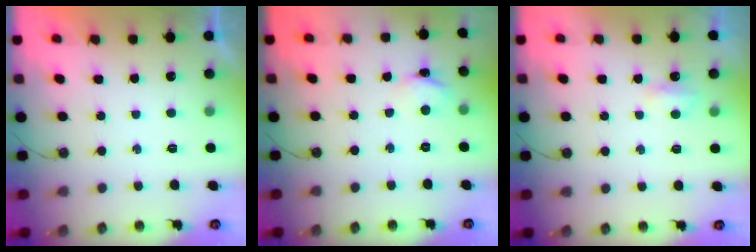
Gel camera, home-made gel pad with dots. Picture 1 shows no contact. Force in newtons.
{"total": 3.6, "press": 3.6, "slide": 0.4}
{"total": 2.9, "press": 2.8, "slide": 0.6}